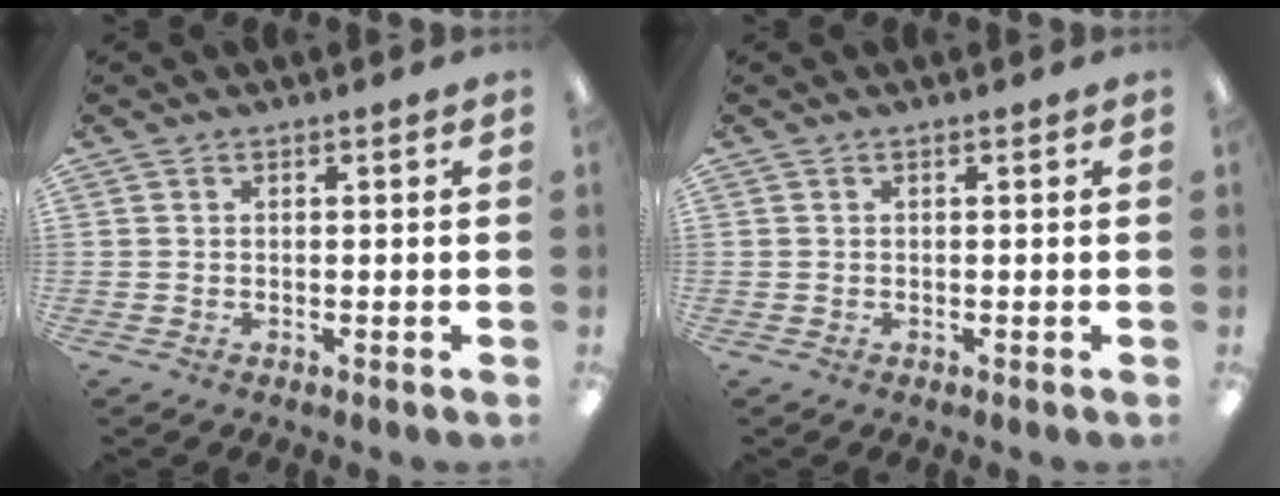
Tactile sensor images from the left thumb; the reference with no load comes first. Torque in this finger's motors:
{"motor_torque": [0.00, 0.00, 0.00, -0.01, 0.00]}